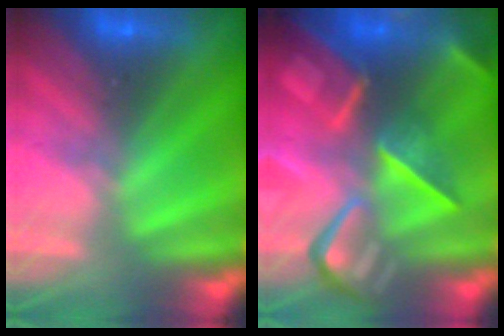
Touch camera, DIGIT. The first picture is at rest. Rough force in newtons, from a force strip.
{"total": 7.3}